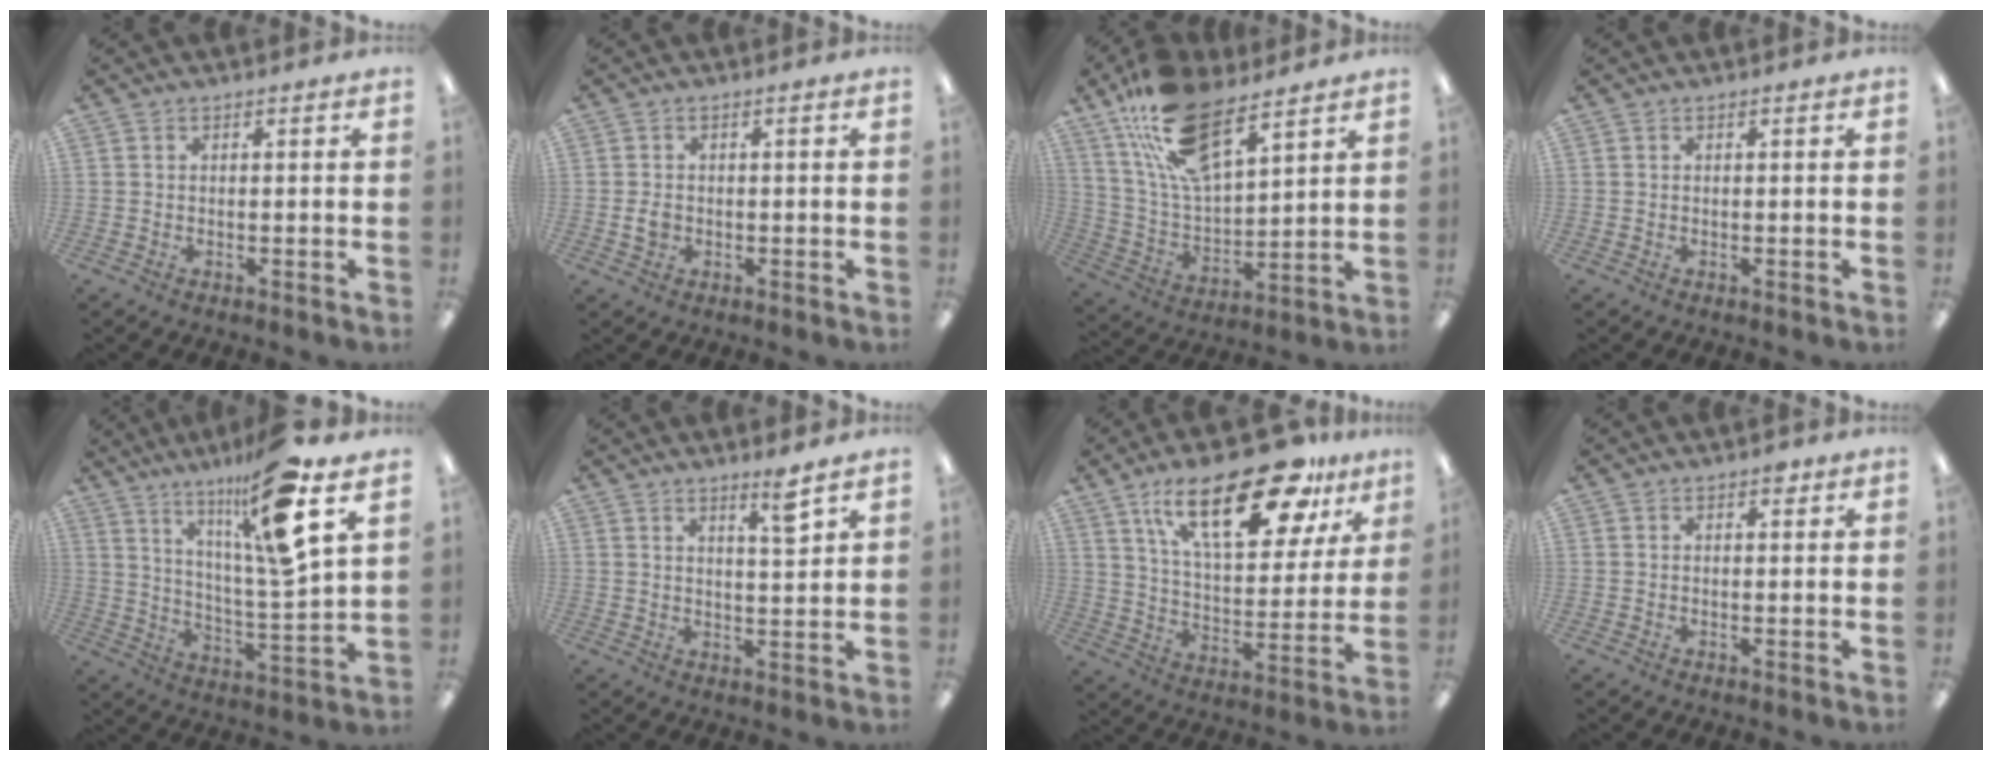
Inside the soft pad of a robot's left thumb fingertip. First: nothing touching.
{"total": 2.5, "force": [-0.5, 1.9, 1.5], "torque": [-0.028, 0.004, -0.009]}
{"total": 18.5, "force": [12.2, 7.7, 11.5], "torque": [-0.223, -0.050, 0.219]}
{"total": 0.0}
{"total": 18.1, "force": [11.8, 2.0, 13.6], "torque": [-0.240, -0.049, 0.178]}
{"total": 5.5, "force": [3.9, 0.5, 3.8], "torque": [-0.053, -0.023, 0.059]}
{"total": 25.8, "force": [15.1, 10.5, 18.1], "torque": [-0.280, -0.069, 0.246]}
{"total": 1.7, "force": [0.8, 0.9, 1.1], "torque": [-0.006, -0.003, 0.011]}